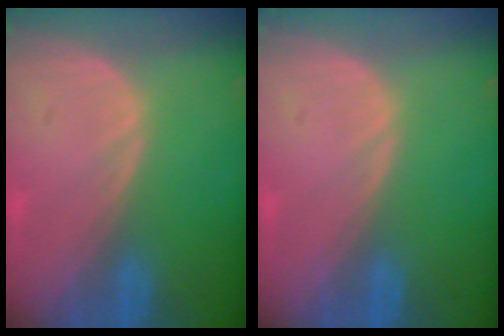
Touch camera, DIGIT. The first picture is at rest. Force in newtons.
{"total": 0.0}